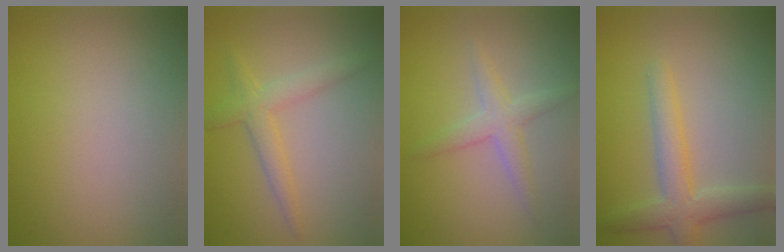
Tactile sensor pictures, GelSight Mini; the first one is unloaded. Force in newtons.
{"total": 2.5, "press": 2.5, "slide": 0.1}
{"total": 2.3, "press": 2.3, "slide": 0.1}
{"total": 3.7, "press": 3.7, "slide": 0.1}